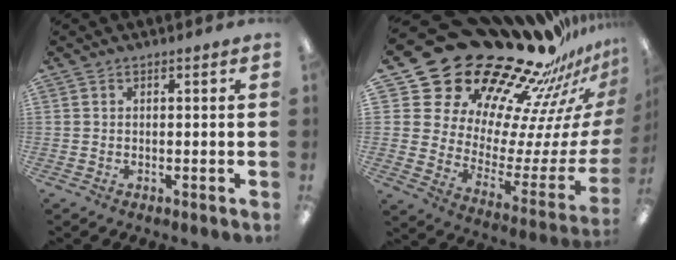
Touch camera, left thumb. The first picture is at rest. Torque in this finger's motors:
{"motor_torque": [1.74, 1.84, 1.02, -1.74, 0.15]}